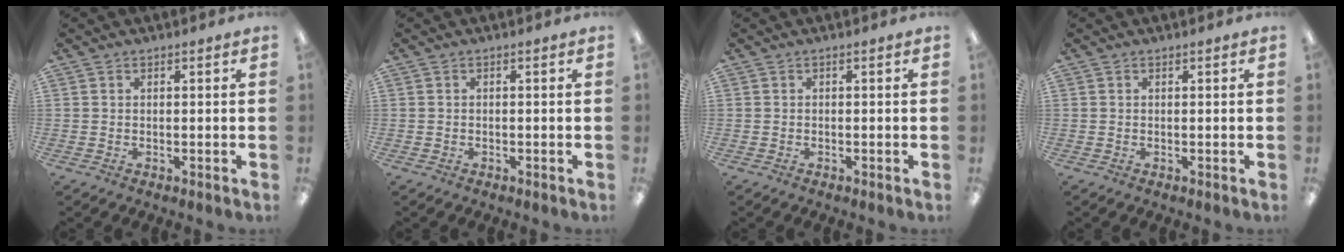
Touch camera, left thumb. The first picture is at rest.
{"total": 0.0}
{"total": 0.0}
{"total": 0.0}